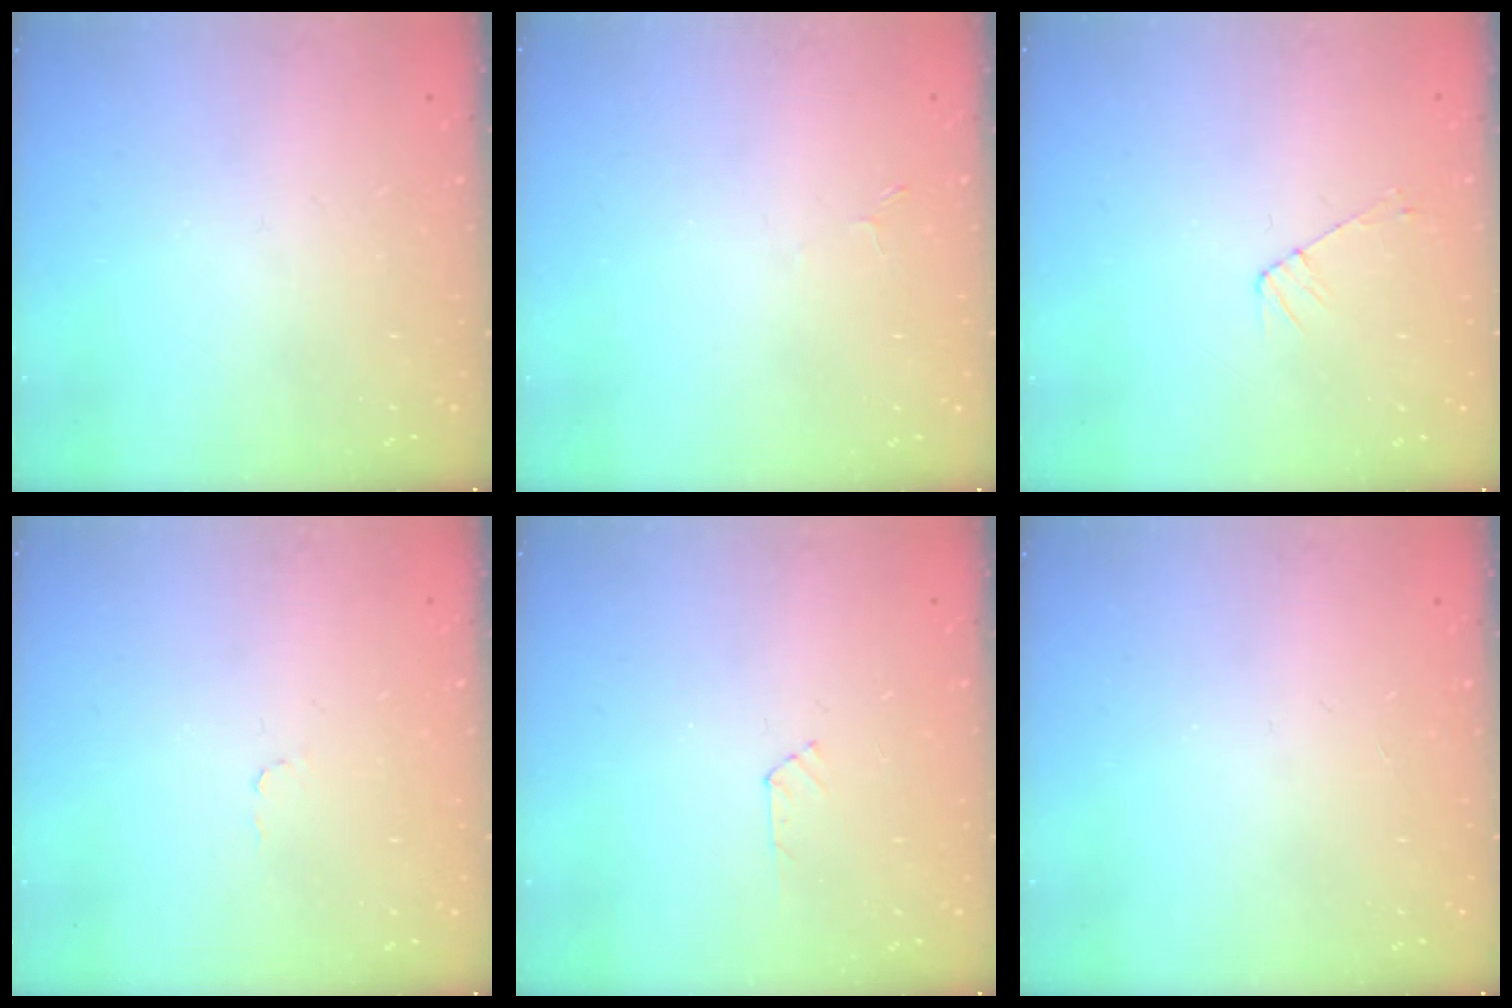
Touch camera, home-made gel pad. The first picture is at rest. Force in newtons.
{"total": 1.9, "press": 1.9, "slide": 0.3}
{"total": 3.7, "press": 3.6, "slide": 0.5}
{"total": 2.7, "press": 2.7, "slide": 0.3}
{"total": 2.8, "press": 2.7, "slide": 0.5}
{"total": 0.0}